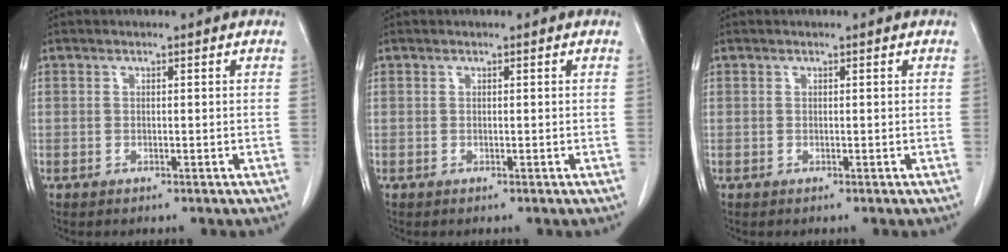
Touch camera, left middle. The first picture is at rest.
{"total": 0.0}
{"total": 0.0}